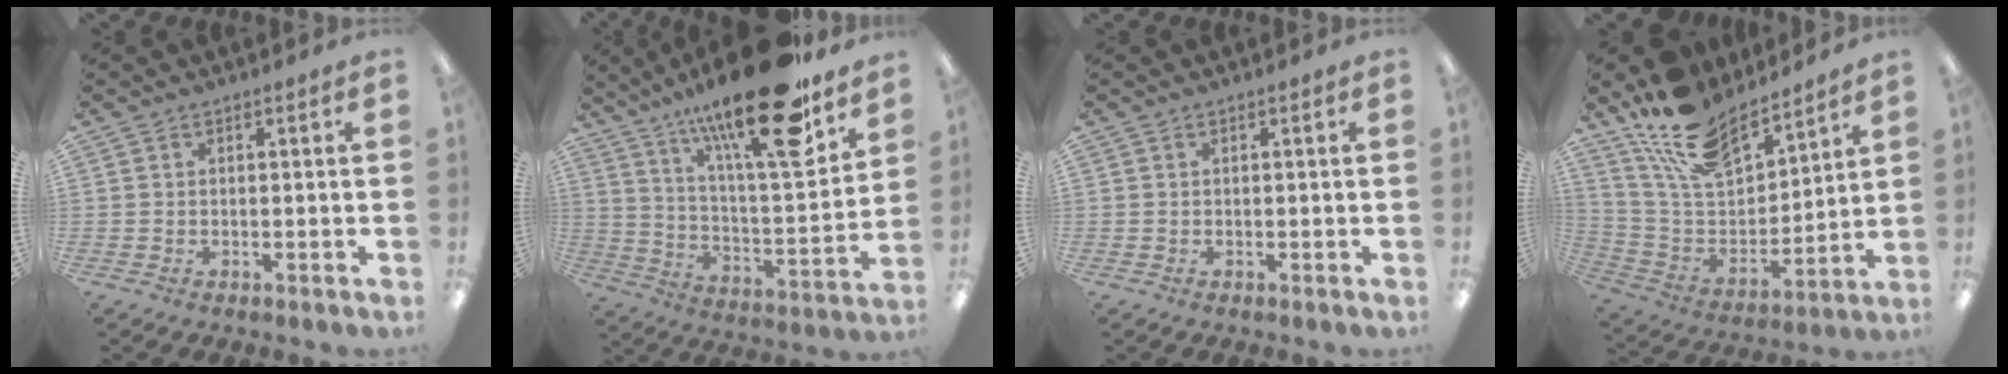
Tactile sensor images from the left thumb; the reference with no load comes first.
{"total": 24.3, "force": [17.5, 5.4, 15.9], "torque": [-0.255, -0.113, 0.280]}
{"total": 0.0}
{"total": 17.3, "force": [14.2, 7.1, 6.9], "torque": [-0.158, -0.086, 0.261]}